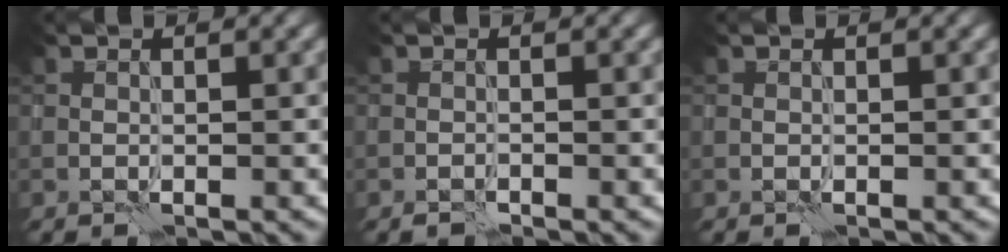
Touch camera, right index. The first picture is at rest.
{"total": 0.6, "force": [-0.5, 0.1, 0.2], "torque": [-0.002, 0.003, -0.012]}
{"total": 0.0}